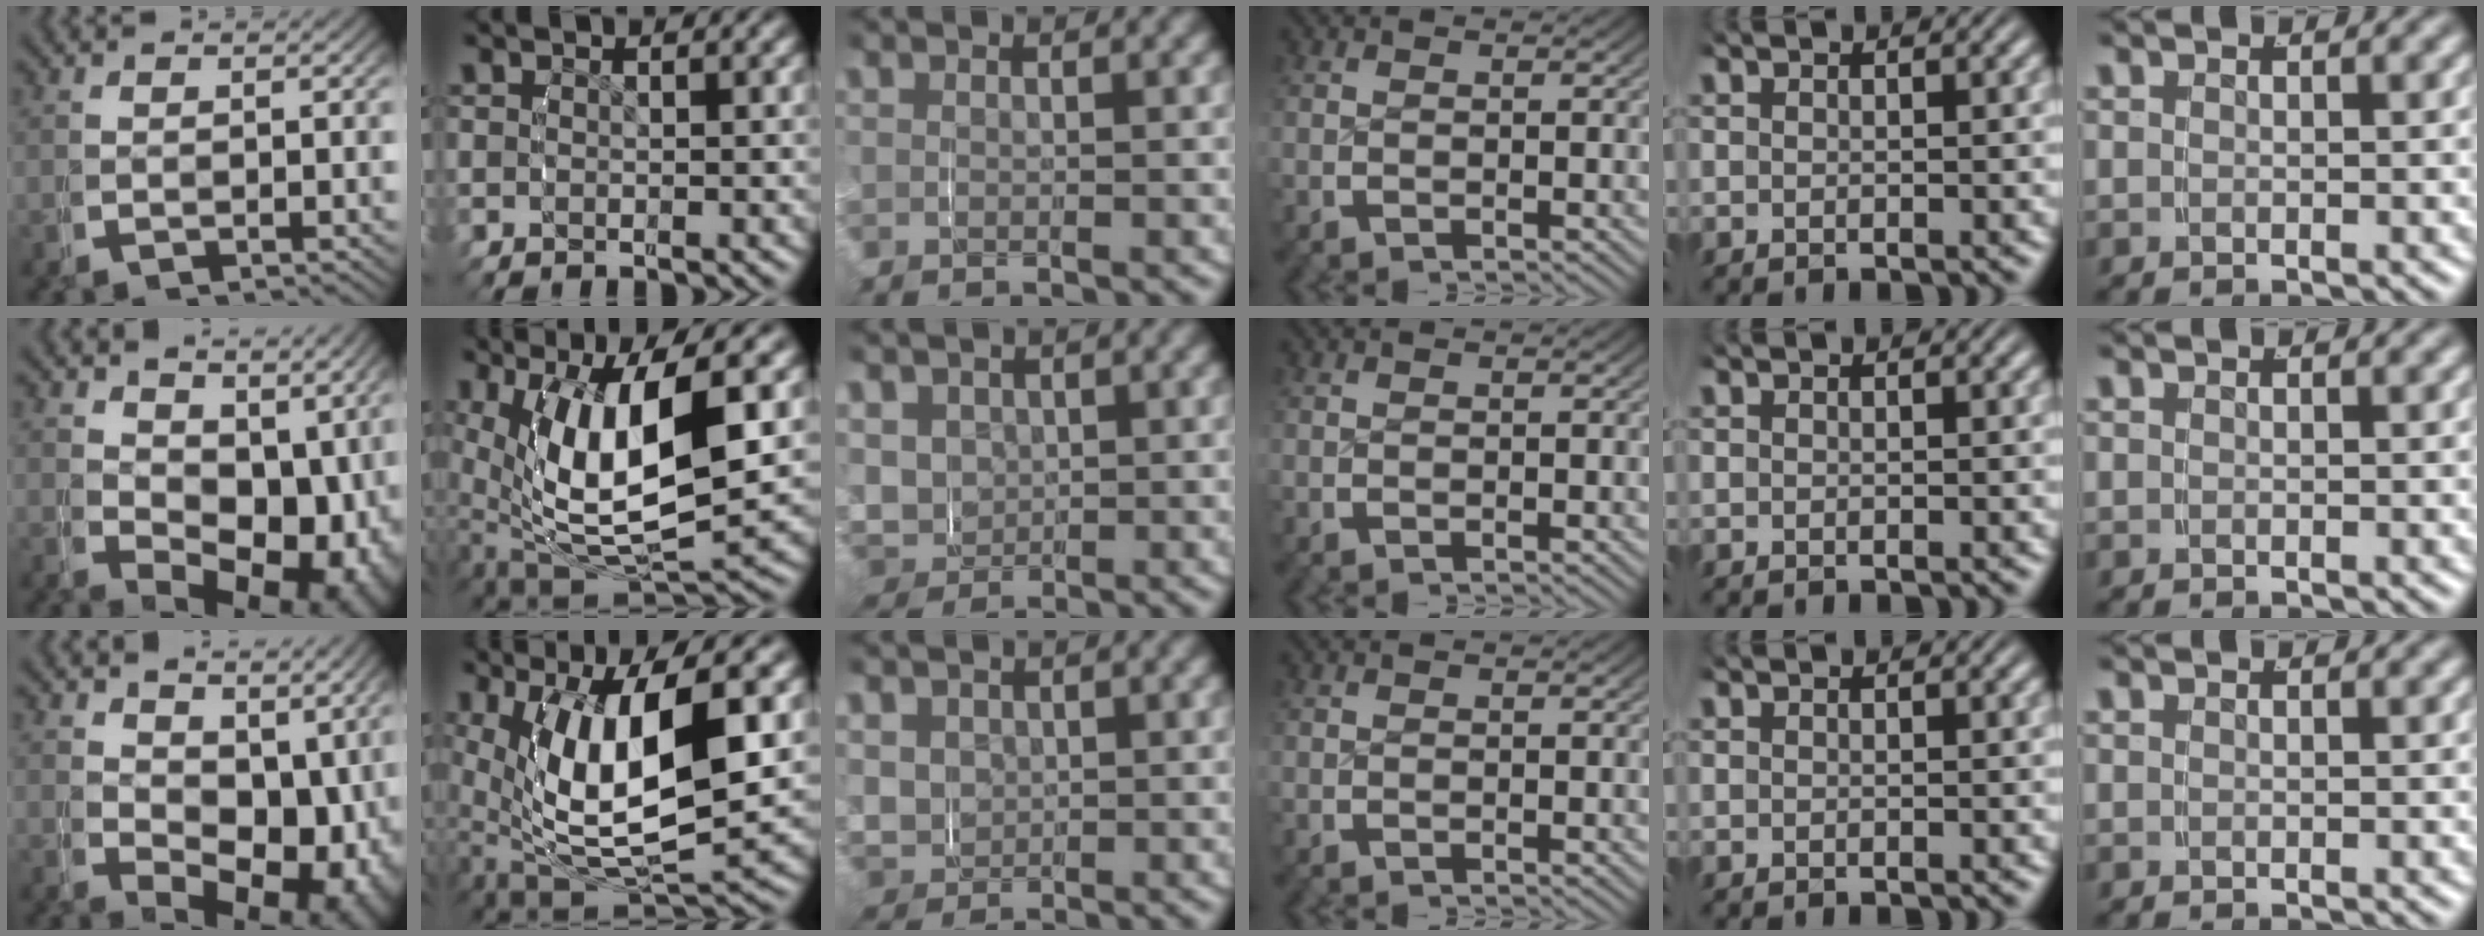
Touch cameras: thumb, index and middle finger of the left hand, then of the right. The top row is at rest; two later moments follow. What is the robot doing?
{"motion": "grasp_and_lifting", "object": "water bottle"}